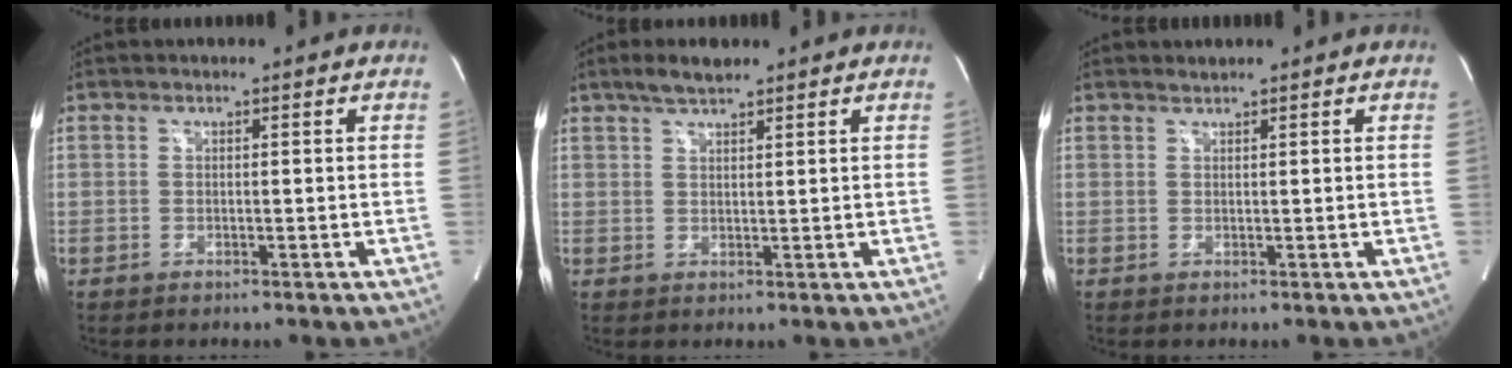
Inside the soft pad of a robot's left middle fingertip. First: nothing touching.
{"total": 3.8, "force": [3.1, 0.7, 2.2], "torque": [-0.049, 0.008, 0.060]}
{"total": 0.7, "force": [0.7, -0.2, 0.0], "torque": [-0.003, -0.001, 0.015]}